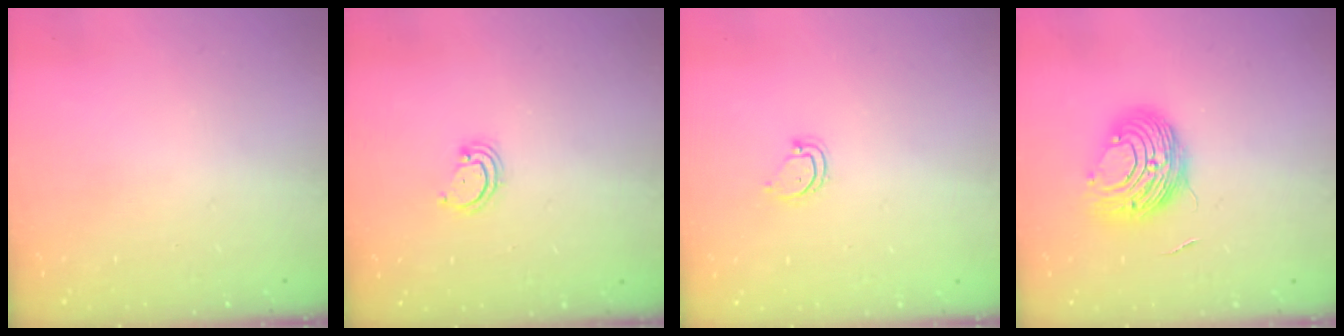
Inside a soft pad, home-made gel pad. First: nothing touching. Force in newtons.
{"total": 3.1, "press": 3.1, "slide": 0.4}
{"total": 3.9, "press": 3.9, "slide": 0.2}
{"total": 9.7, "press": 9.6, "slide": 0.6}